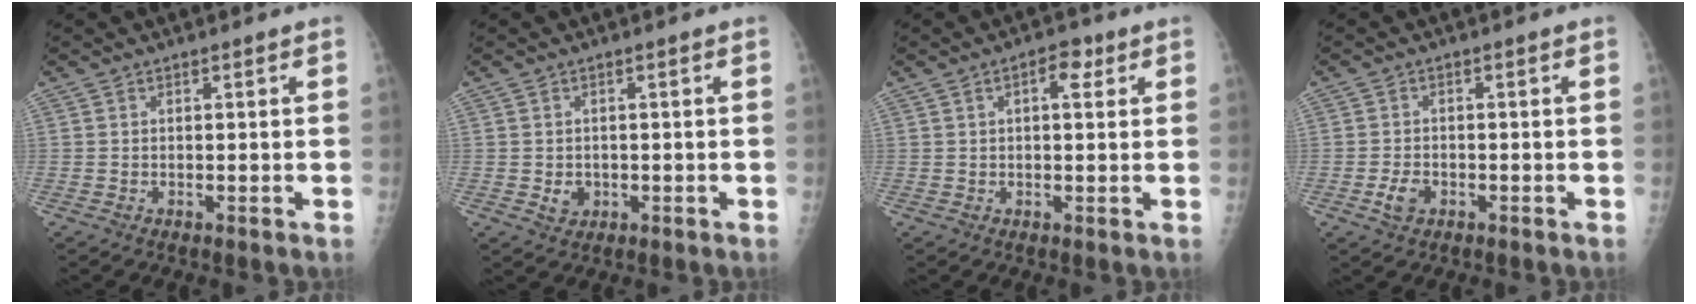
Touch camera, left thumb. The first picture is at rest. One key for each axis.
{"total": 2.4, "fx": -0.3, "fy": 2.1, "fz": 1.1, "tx": -0.010, "ty": 0.000, "tz": 0.003}
{"total": 3.8, "fx": 1.4, "fy": 1.8, "fz": 3.0, "tx": -0.036, "ty": 0.004, "tz": 0.017}
{"total": 3.0, "fx": -1.3, "fy": 2.0, "fz": 1.8, "tx": -0.033, "ty": 0.001, "tz": -0.022}